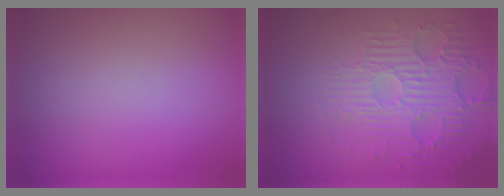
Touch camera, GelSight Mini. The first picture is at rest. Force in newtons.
{"total": 6.1, "press": 3.8, "slide": 4.8}